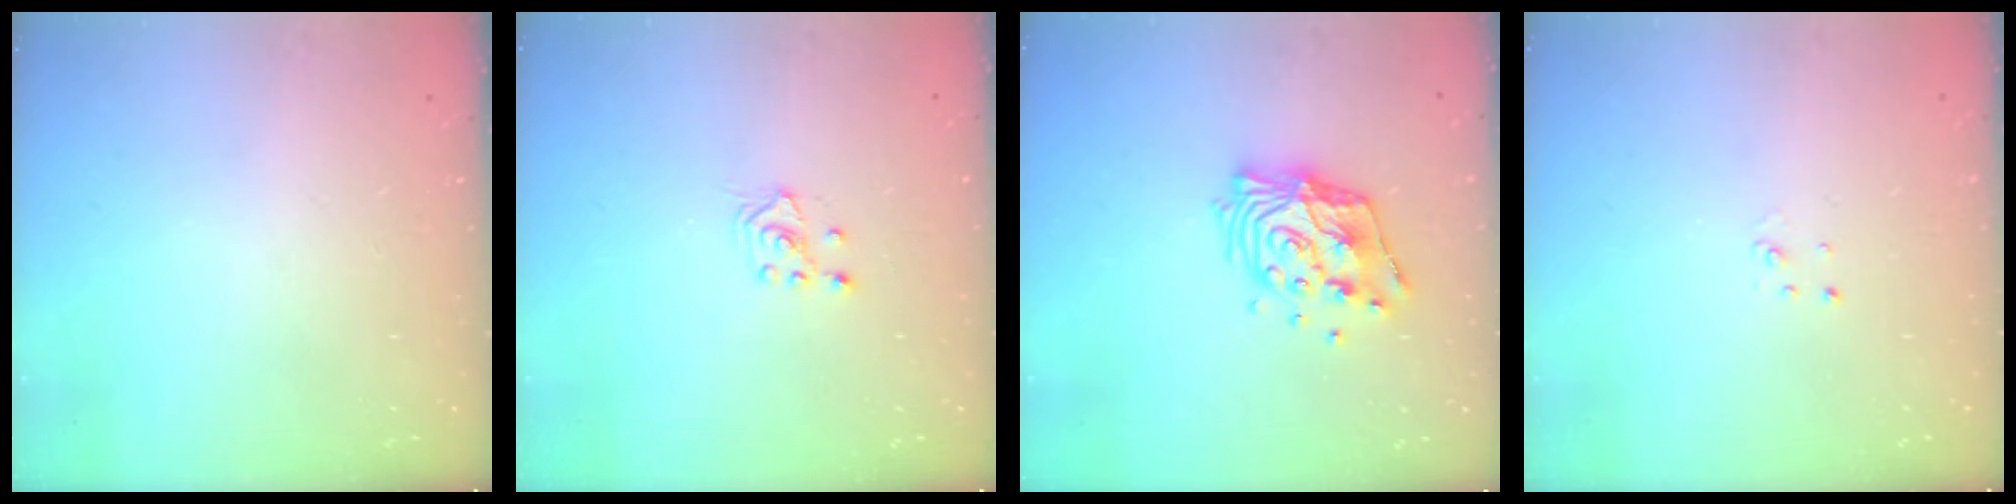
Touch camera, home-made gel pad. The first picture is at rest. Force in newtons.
{"total": 2.6, "press": 2.4, "slide": 0.8}
{"total": 13.7, "press": 13.6, "slide": 1.5}
{"total": 2.0, "press": 2.0, "slide": 0.2}